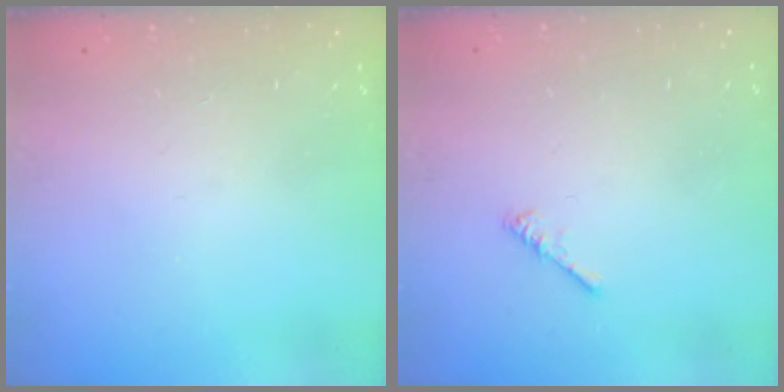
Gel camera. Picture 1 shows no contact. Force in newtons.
{"total": 0.0}